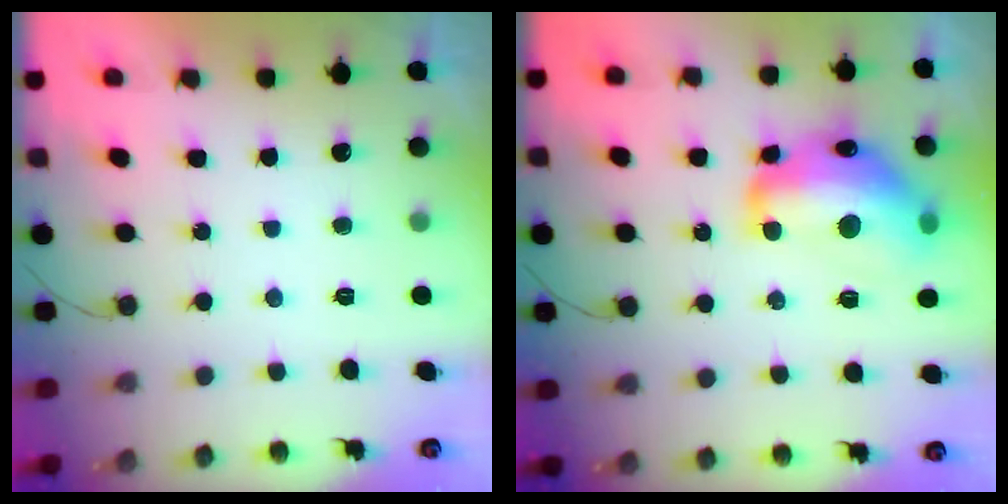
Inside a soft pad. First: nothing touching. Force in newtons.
{"total": 19.0, "press": 18.9, "slide": 1.1}